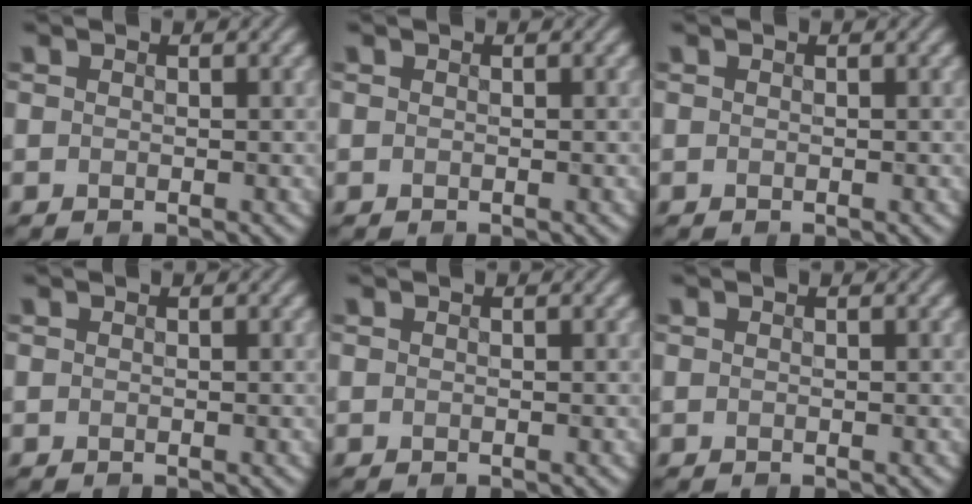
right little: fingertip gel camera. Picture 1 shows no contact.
{"total": 0.0}
{"total": 0.0}
{"total": 0.0}
{"total": 0.0}
{"total": 0.0}